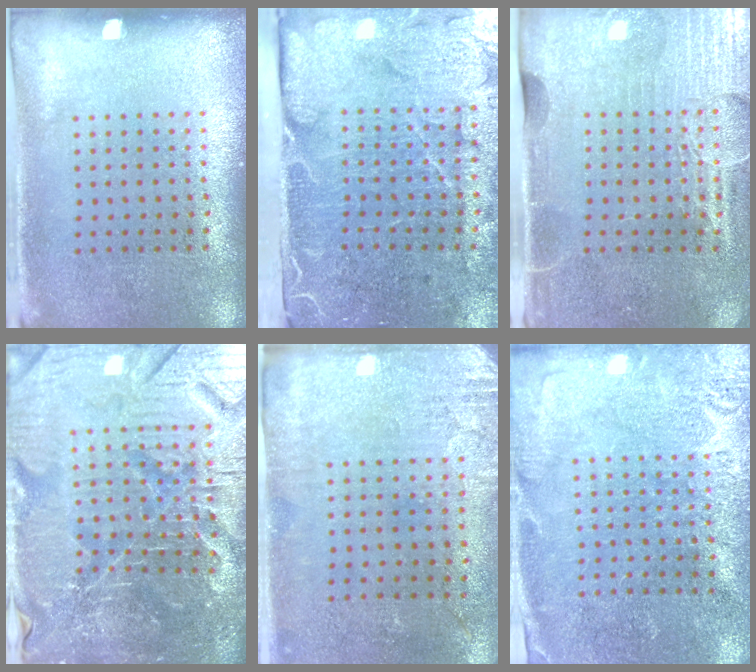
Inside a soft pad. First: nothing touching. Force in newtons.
{"total": 5.0, "press": 4.0, "slide": 2.9}
{"total": 4.3, "press": 3.8, "slide": 2.0}
{"total": 6.5, "press": 6.0, "slide": 2.6}
{"total": 2.7, "press": 2.3, "slide": 1.5}
{"total": 2.7, "press": 2.7, "slide": 0.4}